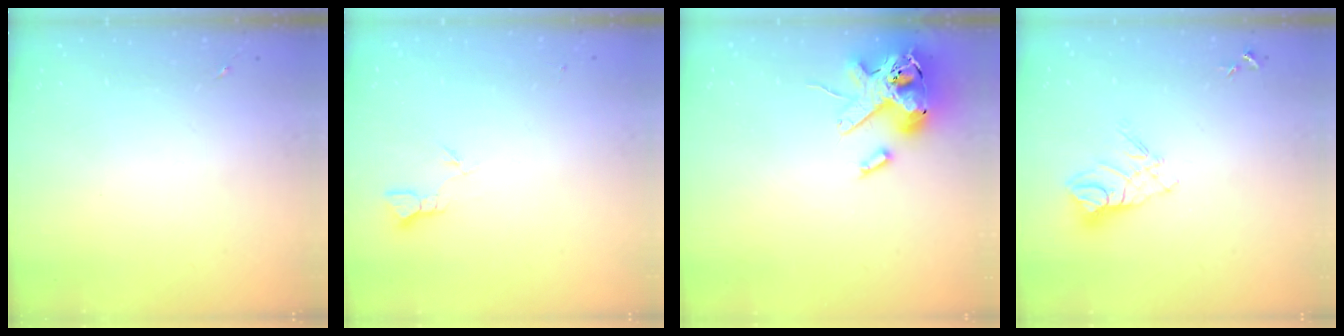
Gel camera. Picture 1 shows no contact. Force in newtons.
{"total": 2.4, "press": 2.4, "slide": 0.2}
{"total": 16.4, "press": 16.2, "slide": 2.7}
{"total": 10.9, "press": 10.8, "slide": 0.9}